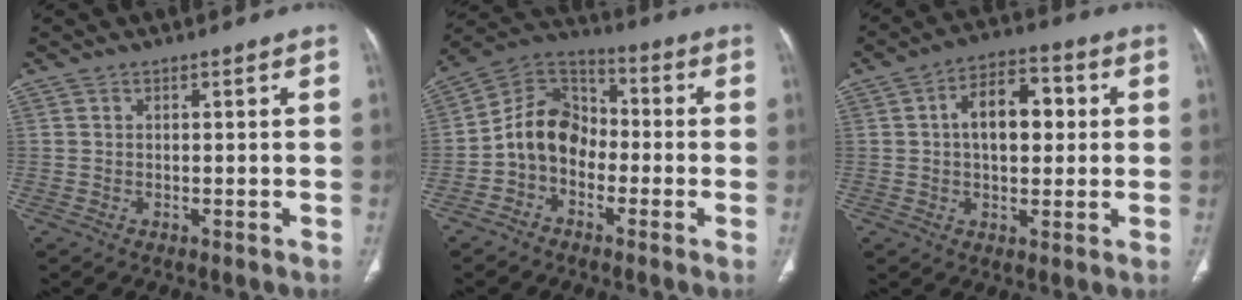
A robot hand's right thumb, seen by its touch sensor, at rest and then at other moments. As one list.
[{"total": 10.9, "force": [-2.6, 8.5, 6.2], "torque": [-0.093, 0.050, -0.063]}, {"total": 11.0, "force": [1.6, 6.5, 8.8], "torque": [-0.114, 0.021, 0.021]}]